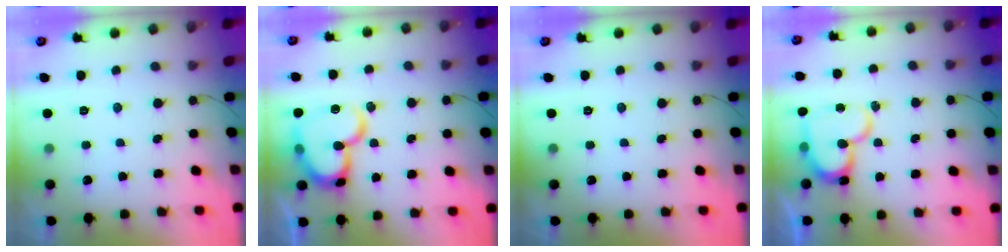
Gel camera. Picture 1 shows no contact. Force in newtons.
{"total": 18.1, "press": 18.0, "slide": 1.8}
{"total": 0.0}
{"total": 16.2, "press": 16.1, "slide": 1.4}